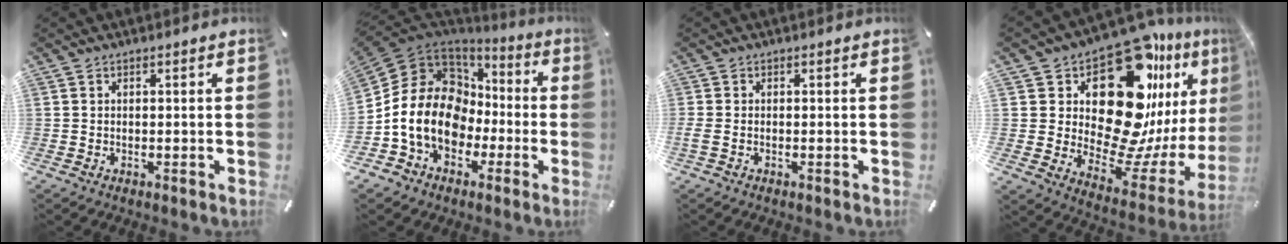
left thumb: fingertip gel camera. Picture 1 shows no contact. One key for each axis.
{"total": 17.3, "fx": -2.4, "fy": 14.3, "fz": 9.4, "tx": -0.203, "ty": 0.002, "tz": -0.044}
{"total": 1.3, "fx": -0.4, "fy": 0.4, "fz": 1.1, "tx": -0.019, "ty": -0.001, "tz": -0.006}
{"total": 25.1, "fx": 12.0, "fy": 12.7, "fz": 18.1, "tx": -0.292, "ty": -0.122, "tz": 0.204}